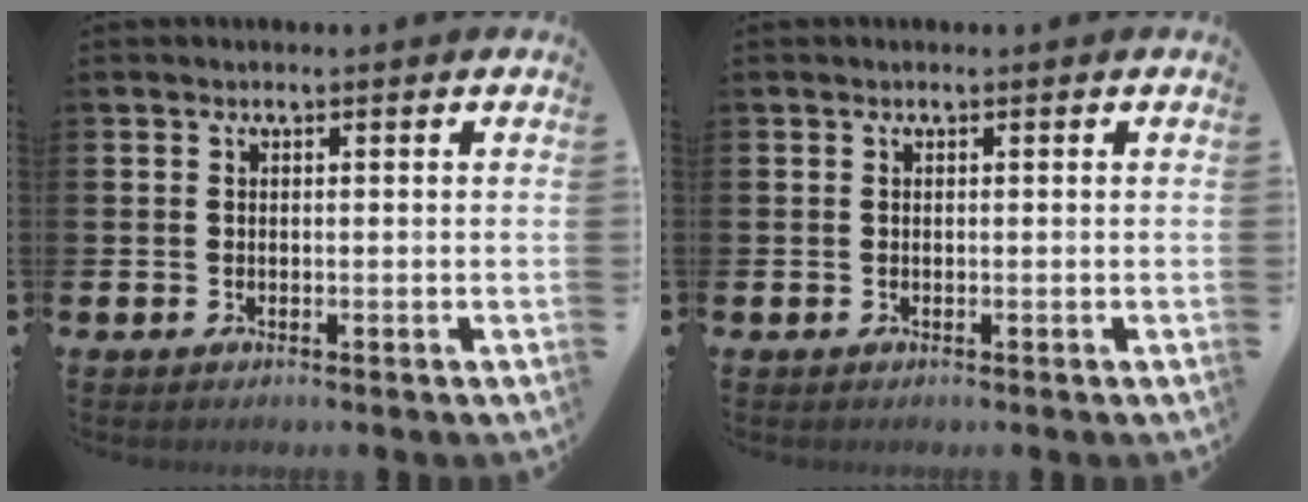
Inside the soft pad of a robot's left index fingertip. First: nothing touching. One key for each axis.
{"total": 0.0}